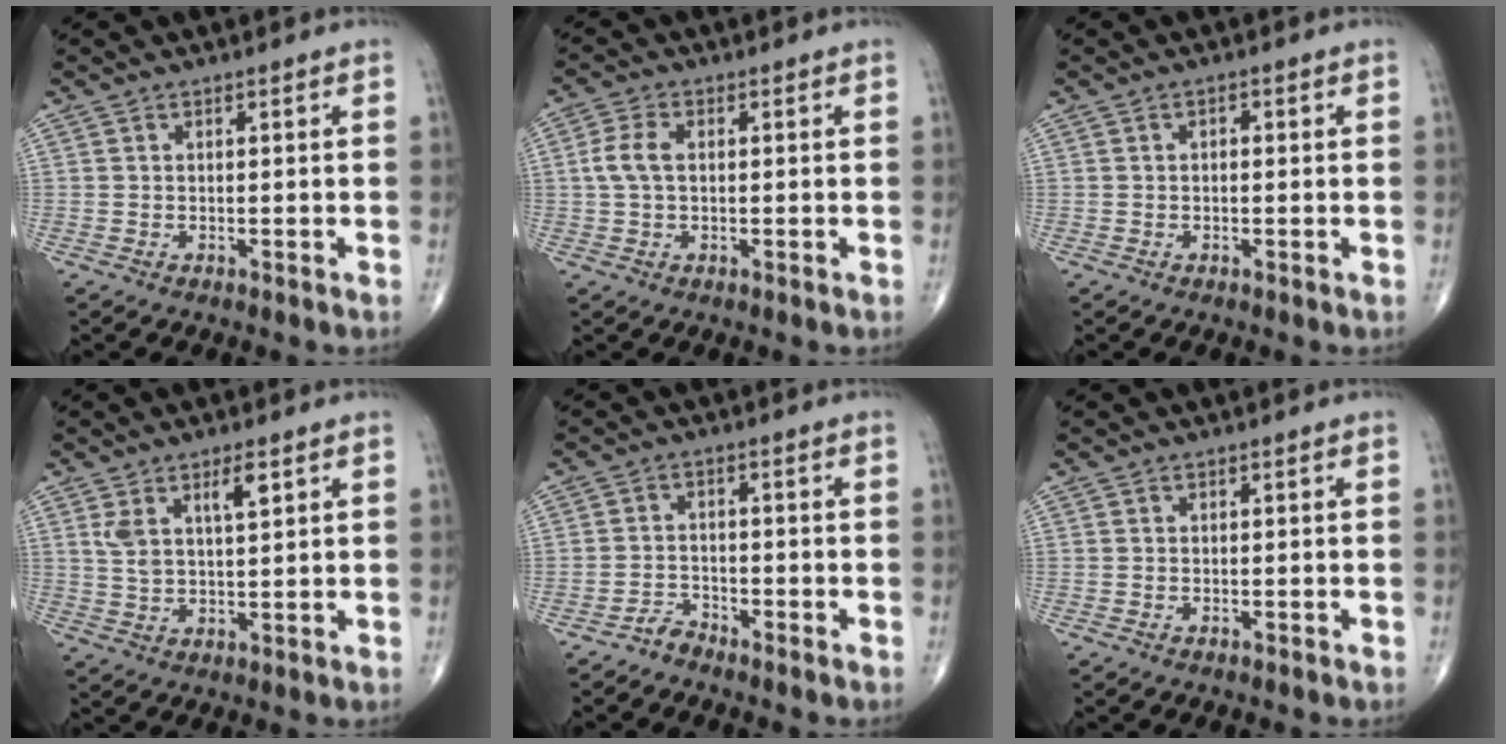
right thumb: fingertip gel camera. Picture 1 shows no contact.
{"total": 4.5, "force": [0.4, 2.6, 3.6], "torque": [-0.089, 0.010, 0.004]}
{"total": 1.1, "force": [0.2, 0.6, 0.9], "torque": [-0.016, 0.002, 0.001]}
{"total": 6.4, "force": [3.0, 2.4, 5.1], "torque": [-0.091, -0.013, 0.060]}
{"total": 2.2, "force": [-2.1, 0.6, -0.1], "torque": [0.009, 0.005, -0.042]}
{"total": 0.0}